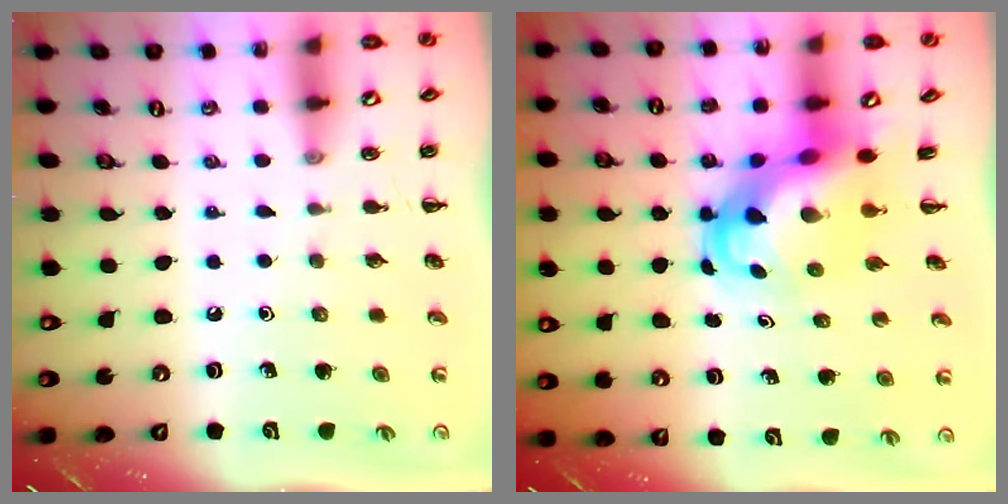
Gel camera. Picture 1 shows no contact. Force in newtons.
{"total": 6.9, "press": 6.6, "slide": 2.1}